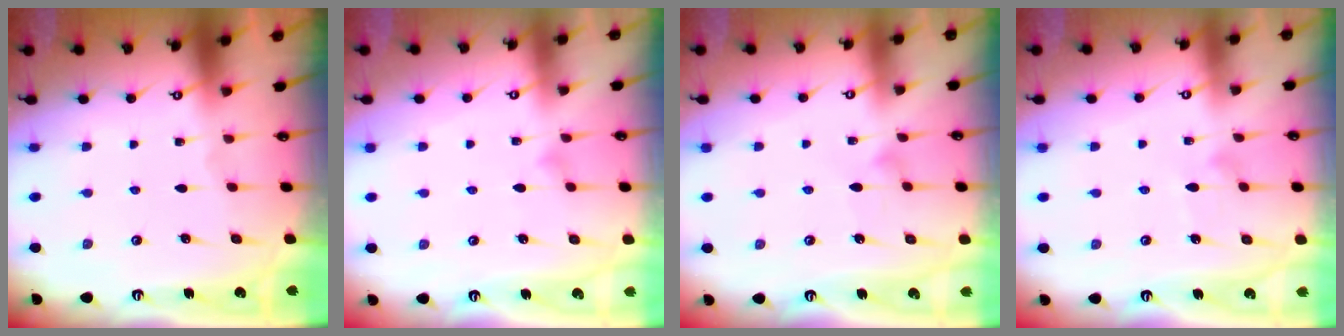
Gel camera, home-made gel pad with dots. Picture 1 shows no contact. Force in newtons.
{"total": 4.1, "press": 4.1, "slide": 0.3}
{"total": 4.3, "press": 4.2, "slide": 0.3}
{"total": 7.4, "press": 7.4, "slide": 0.4}